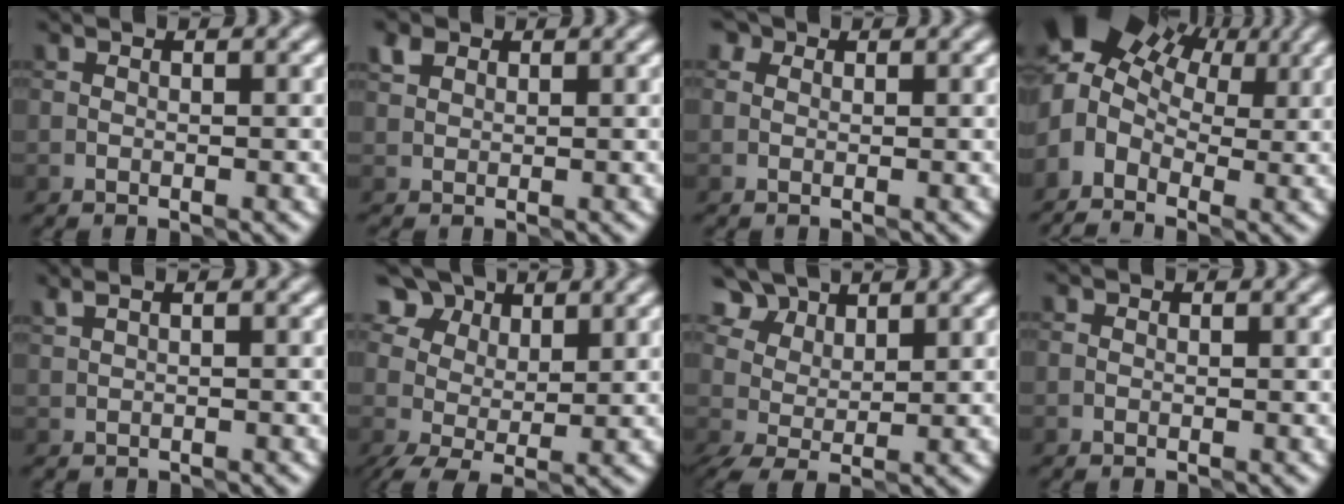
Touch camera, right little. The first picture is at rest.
{"total": 1.2, "force": [0.8, 0.8, 0.1], "torque": [0.003, 0.008, 0.016]}
{"total": 1.8, "force": [0.8, 1.5, 0.7], "torque": [-0.003, 0.005, -0.009]}
{"total": 8.4, "force": [2.2, 5.9, 5.5], "torque": [-0.114, 0.013, 0.033]}
{"total": 0.6, "force": [0.5, 0.1, 0.3], "torque": [-0.004, 0.009, 0.012]}
{"total": 6.0, "force": [2.8, 4.0, 3.5], "torque": [-0.078, 0.000, 0.055]}
{"total": 4.8, "force": [2.9, 2.8, 2.6], "torque": [-0.062, 0.008, 0.057]}
{"total": 0.0}